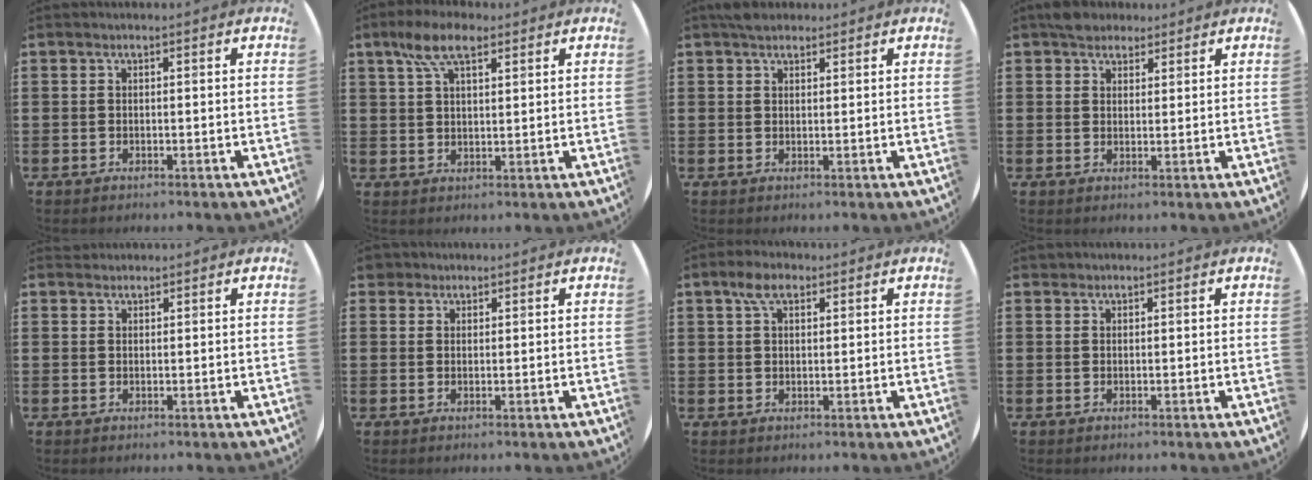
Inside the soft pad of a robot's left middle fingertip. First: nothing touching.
{"total": 6.9, "force": [4.4, 2.9, 4.5], "torque": [-0.090, 0.005, 0.077]}
{"total": 2.0, "force": [1.7, 0.9, 0.4], "torque": [-0.003, 0.002, 0.032]}
{"total": 2.9, "force": [2.6, 1.4, 0.2], "torque": [0.005, -0.001, 0.047]}
{"total": 0.9, "force": [0.9, 0.3, -0.2], "torque": [0.010, 0.000, 0.016]}
{"total": 1.6, "force": [1.4, 0.8, 0.0], "torque": [0.004, 0.002, 0.027]}
{"total": 3.8, "force": [2.5, 1.8, 2.3], "torque": [-0.041, 0.006, 0.042]}
{"total": 0.6, "force": [0.5, 0.1, -0.1], "torque": [0.002, 0.004, 0.010]}